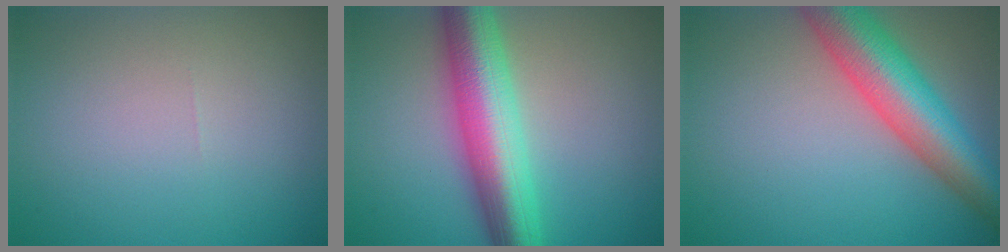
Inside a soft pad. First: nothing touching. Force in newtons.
{"total": 9.3, "press": 9.3, "slide": 0.3}
{"total": 8.8, "press": 8.8, "slide": 0.3}